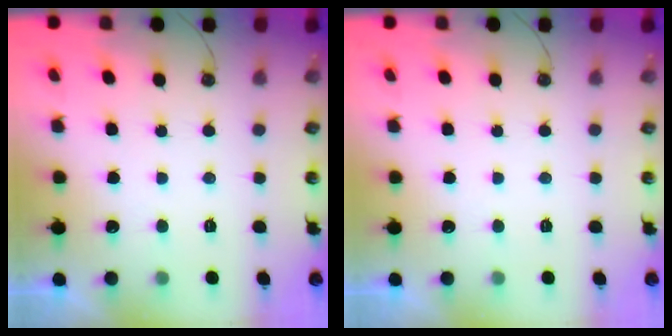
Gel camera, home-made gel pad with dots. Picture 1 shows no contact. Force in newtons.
{"total": 0.0}